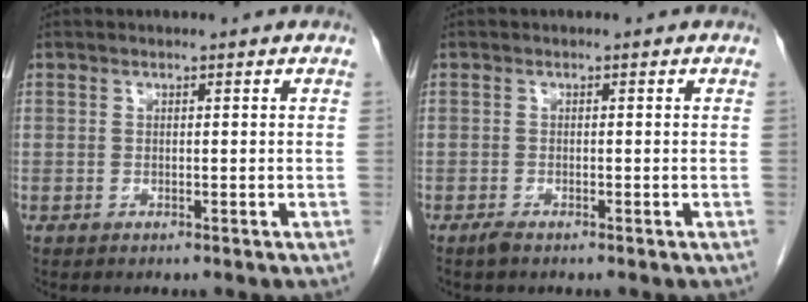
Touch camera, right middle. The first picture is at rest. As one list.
[{"total": 0.9, "force": [-0.8, 0.1, 0.5], "torque": [-0.016, -0.003, -0.014]}]